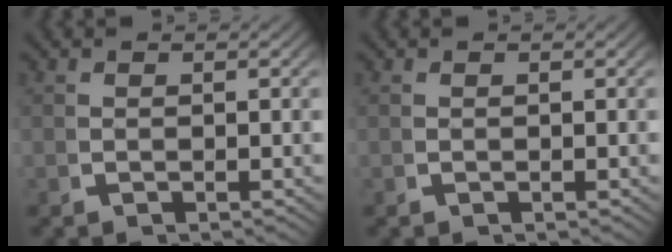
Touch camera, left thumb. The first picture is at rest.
{"total": 0.0}